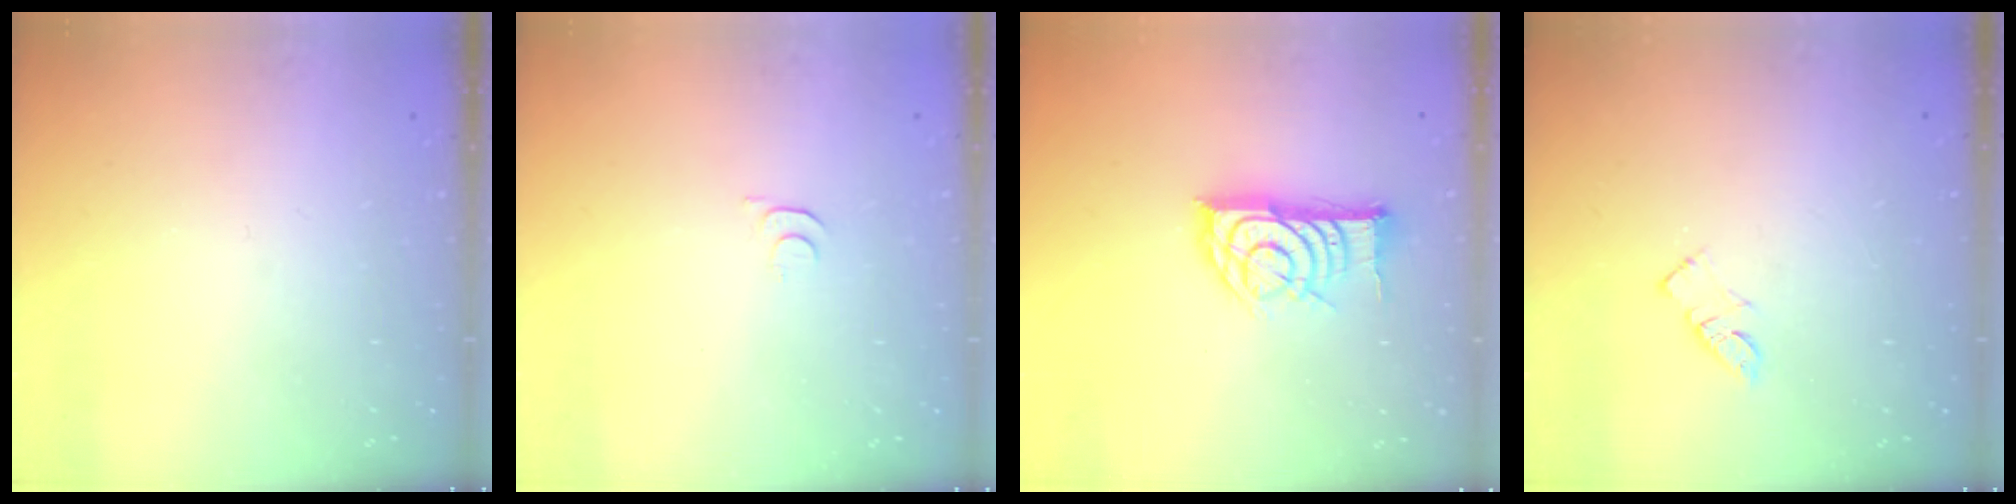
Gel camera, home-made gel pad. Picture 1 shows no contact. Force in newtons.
{"total": 3.3, "press": 3.2, "slide": 0.4}
{"total": 13.9, "press": 13.9, "slide": 0.6}
{"total": 4.0, "press": 4.0, "slide": 0.4}